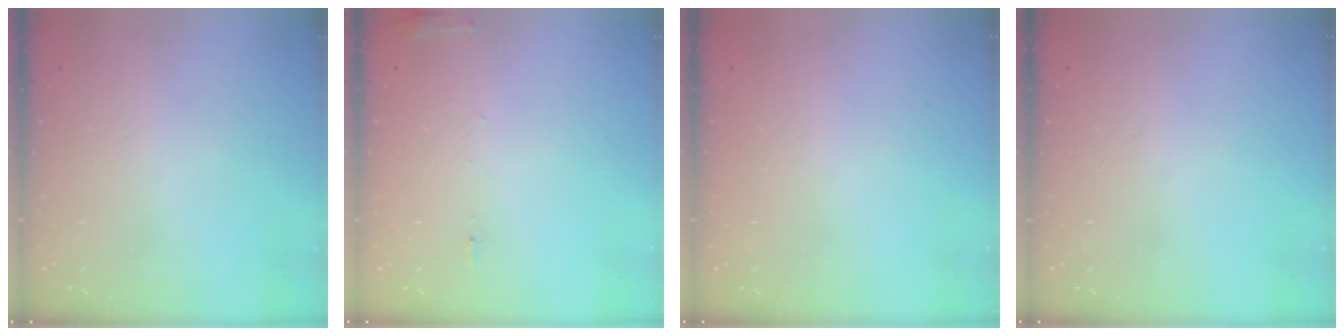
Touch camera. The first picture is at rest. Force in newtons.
{"total": 5.9, "press": 5.7, "slide": 1.6}
{"total": 0.0}
{"total": 0.0}